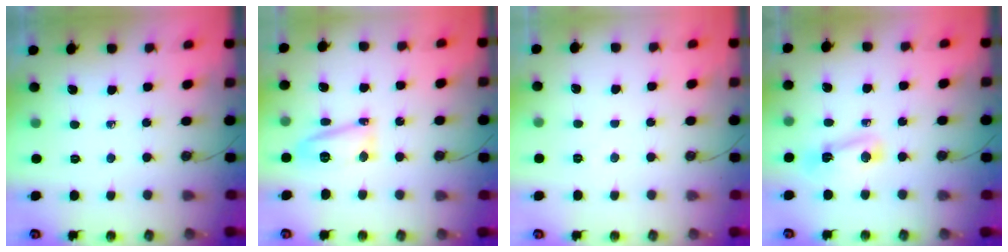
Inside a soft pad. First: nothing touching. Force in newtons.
{"total": 11.4, "press": 10.7, "slide": 4.0}
{"total": 17.6, "press": 5.1, "slide": 16.9}
{"total": 4.7, "press": 4.7, "slide": 0.5}